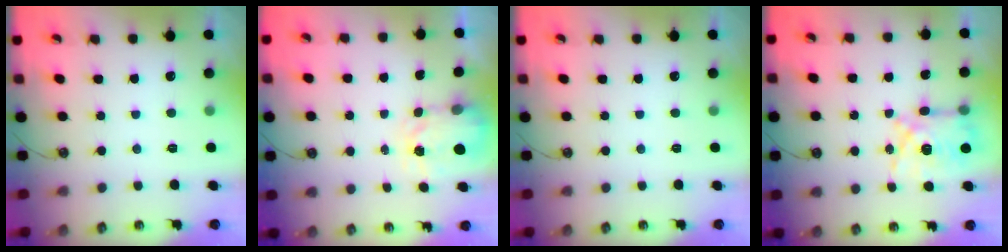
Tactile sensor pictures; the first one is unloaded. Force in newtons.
{"total": 3.8, "press": 3.7, "slide": 0.5}
{"total": 0.0}
{"total": 9.0, "press": 9.0, "slide": 0.7}